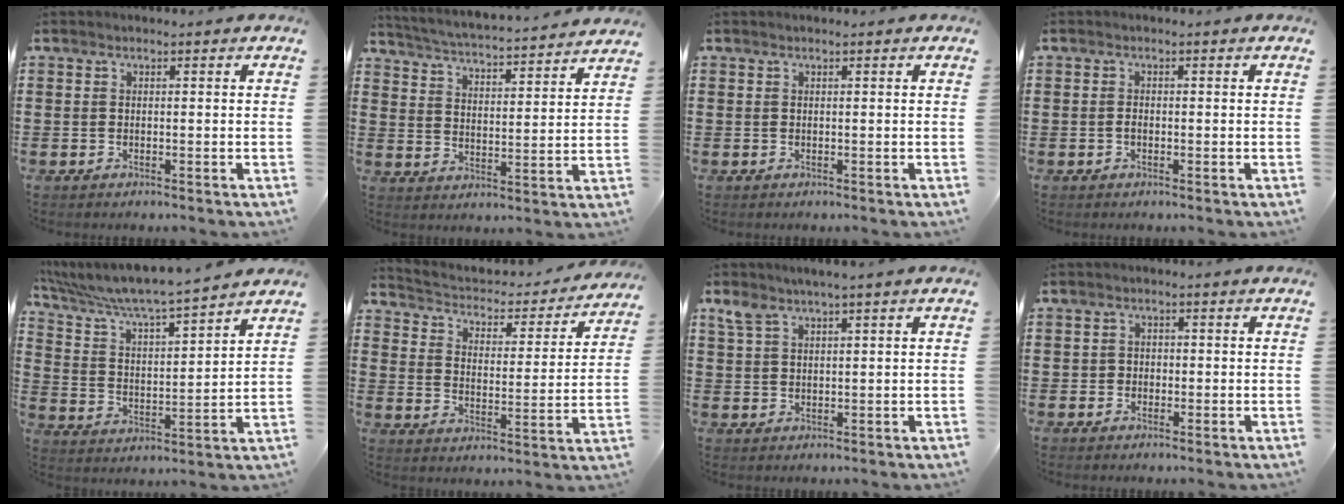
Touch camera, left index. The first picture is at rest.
{"total": 3.9, "force": [3.8, -0.7, 0.7], "torque": [-0.035, -0.039, 0.058]}
{"total": 0.0}
{"total": 0.9, "force": [-0.2, 0.5, 0.8], "torque": [-0.017, -0.002, -0.003]}
{"total": 6.3, "force": [5.9, -0.3, 2.3], "torque": [-0.072, -0.041, 0.095]}
{"total": 2.3, "force": [2.0, 0.8, 0.5], "torque": [-0.028, -0.023, 0.024]}
{"total": 2.9, "force": [1.8, 0.5, 2.2], "torque": [-0.048, 0.001, 0.033]}
{"total": 1.3, "force": [-0.1, 1.2, 0.3], "torque": [-0.010, 0.004, -0.005]}